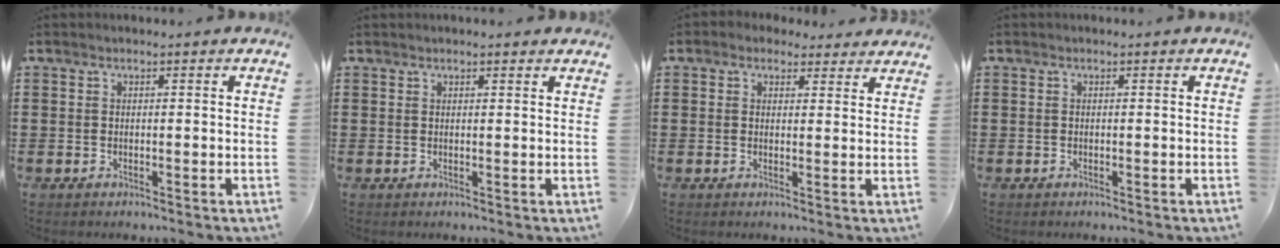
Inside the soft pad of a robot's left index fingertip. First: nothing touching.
{"total": 1.1, "force": [1.0, 0.1, 0.5], "torque": [-0.009, 0.001, 0.018]}
{"total": 2.6, "force": [2.1, 1.5, 0.6], "torque": [-0.010, 0.000, 0.037]}
{"total": 0.0}